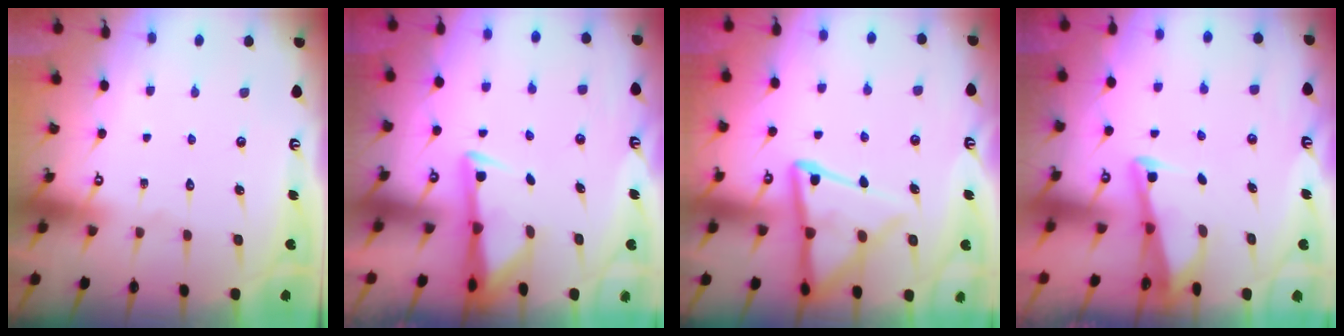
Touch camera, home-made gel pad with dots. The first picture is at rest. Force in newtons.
{"total": 3.0, "press": 2.9, "slide": 0.5}
{"total": 13.3, "press": 13.2, "slide": 1.3}
{"total": 2.8, "press": 2.8, "slide": 0.3}